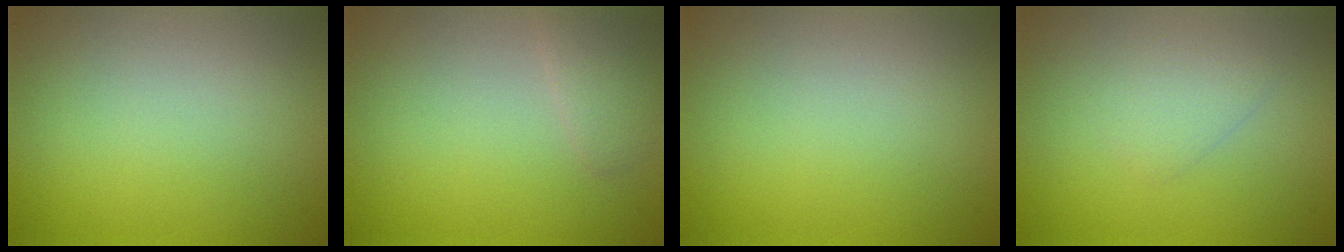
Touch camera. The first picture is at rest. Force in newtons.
{"total": 1.6, "press": 1.6, "slide": 0.1}
{"total": 0.0}
{"total": 1.6, "press": 1.6, "slide": 0.0}